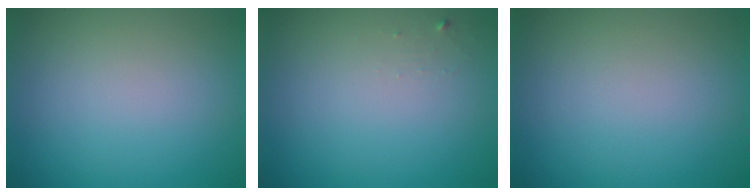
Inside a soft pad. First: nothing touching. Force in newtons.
{"total": 0.6, "press": 0.6, "slide": 0.1}
{"total": 0.0}